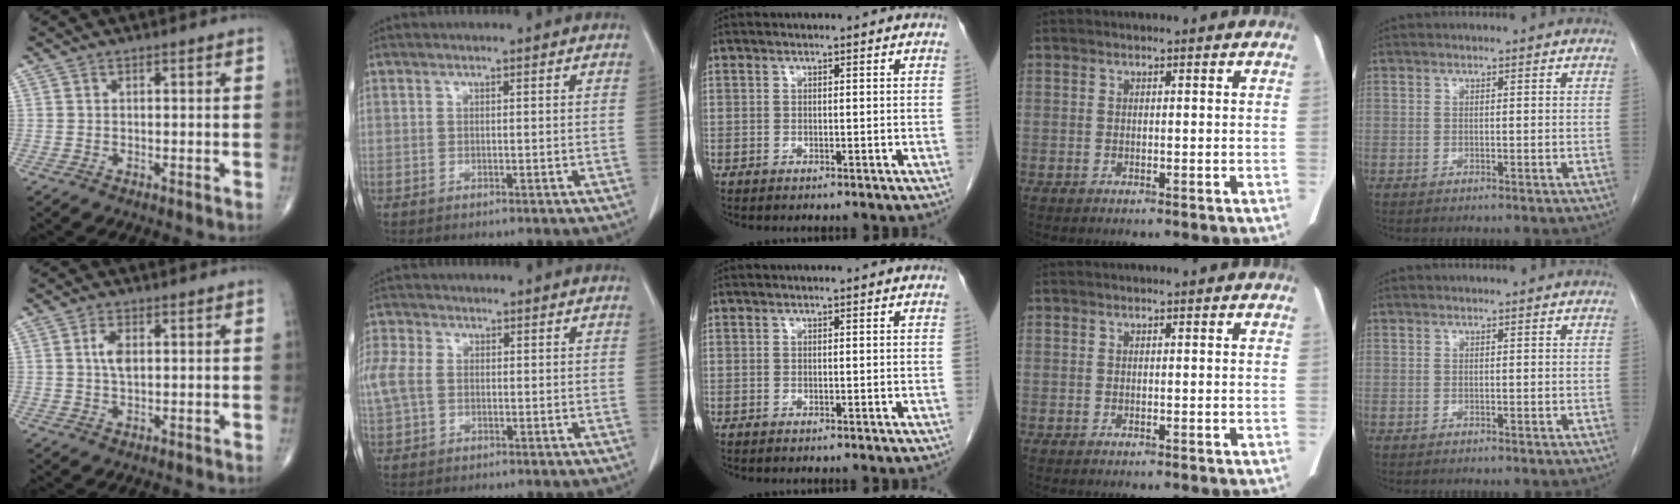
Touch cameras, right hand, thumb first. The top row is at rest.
{"thumb": {"total": 3.5, "force": [0.7, 1.7, 3.0], "torque": [-0.058, 0.000, 0.011]}, "index": {"total": 5.9, "force": [0.4, 4.3, 4.1], "torque": [-0.133, 0.024, 0.011]}}